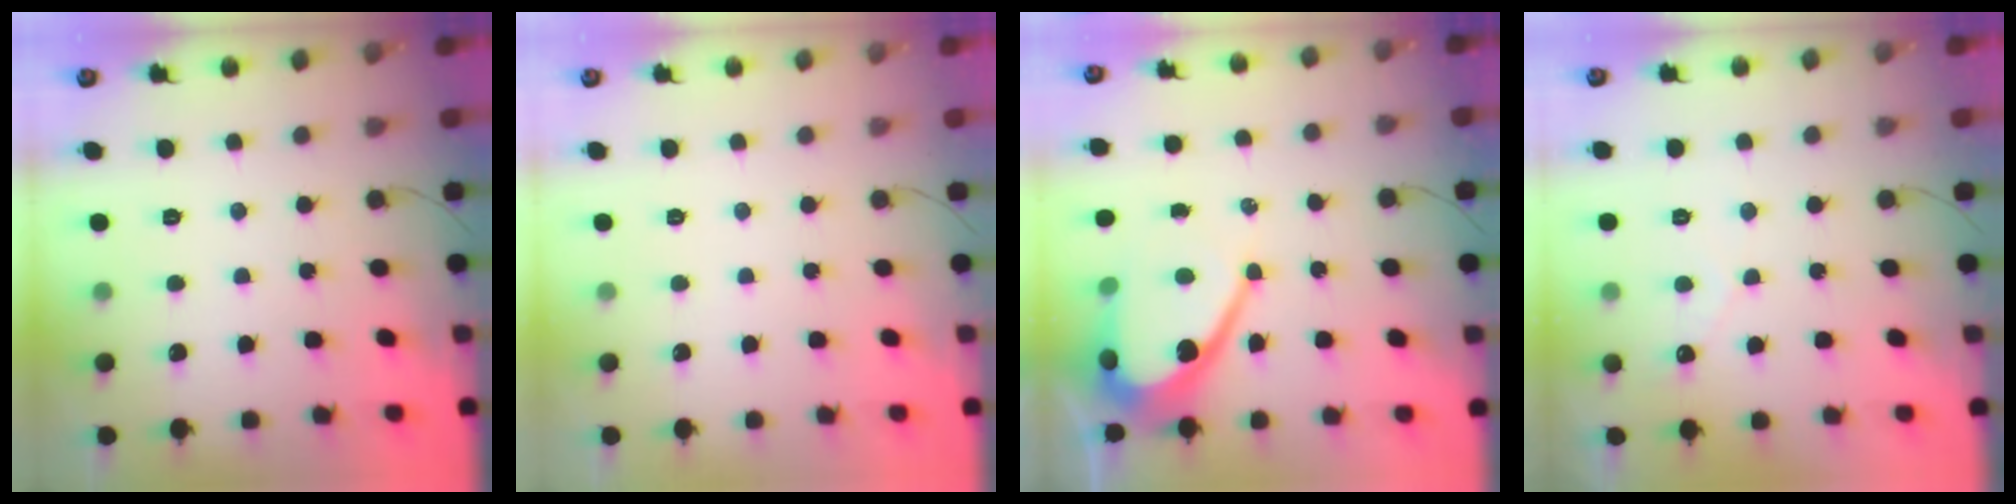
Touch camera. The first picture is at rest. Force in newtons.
{"total": 0.0}
{"total": 11.7, "press": 11.7, "slide": 1.2}
{"total": 2.2, "press": 2.2, "slide": 0.1}